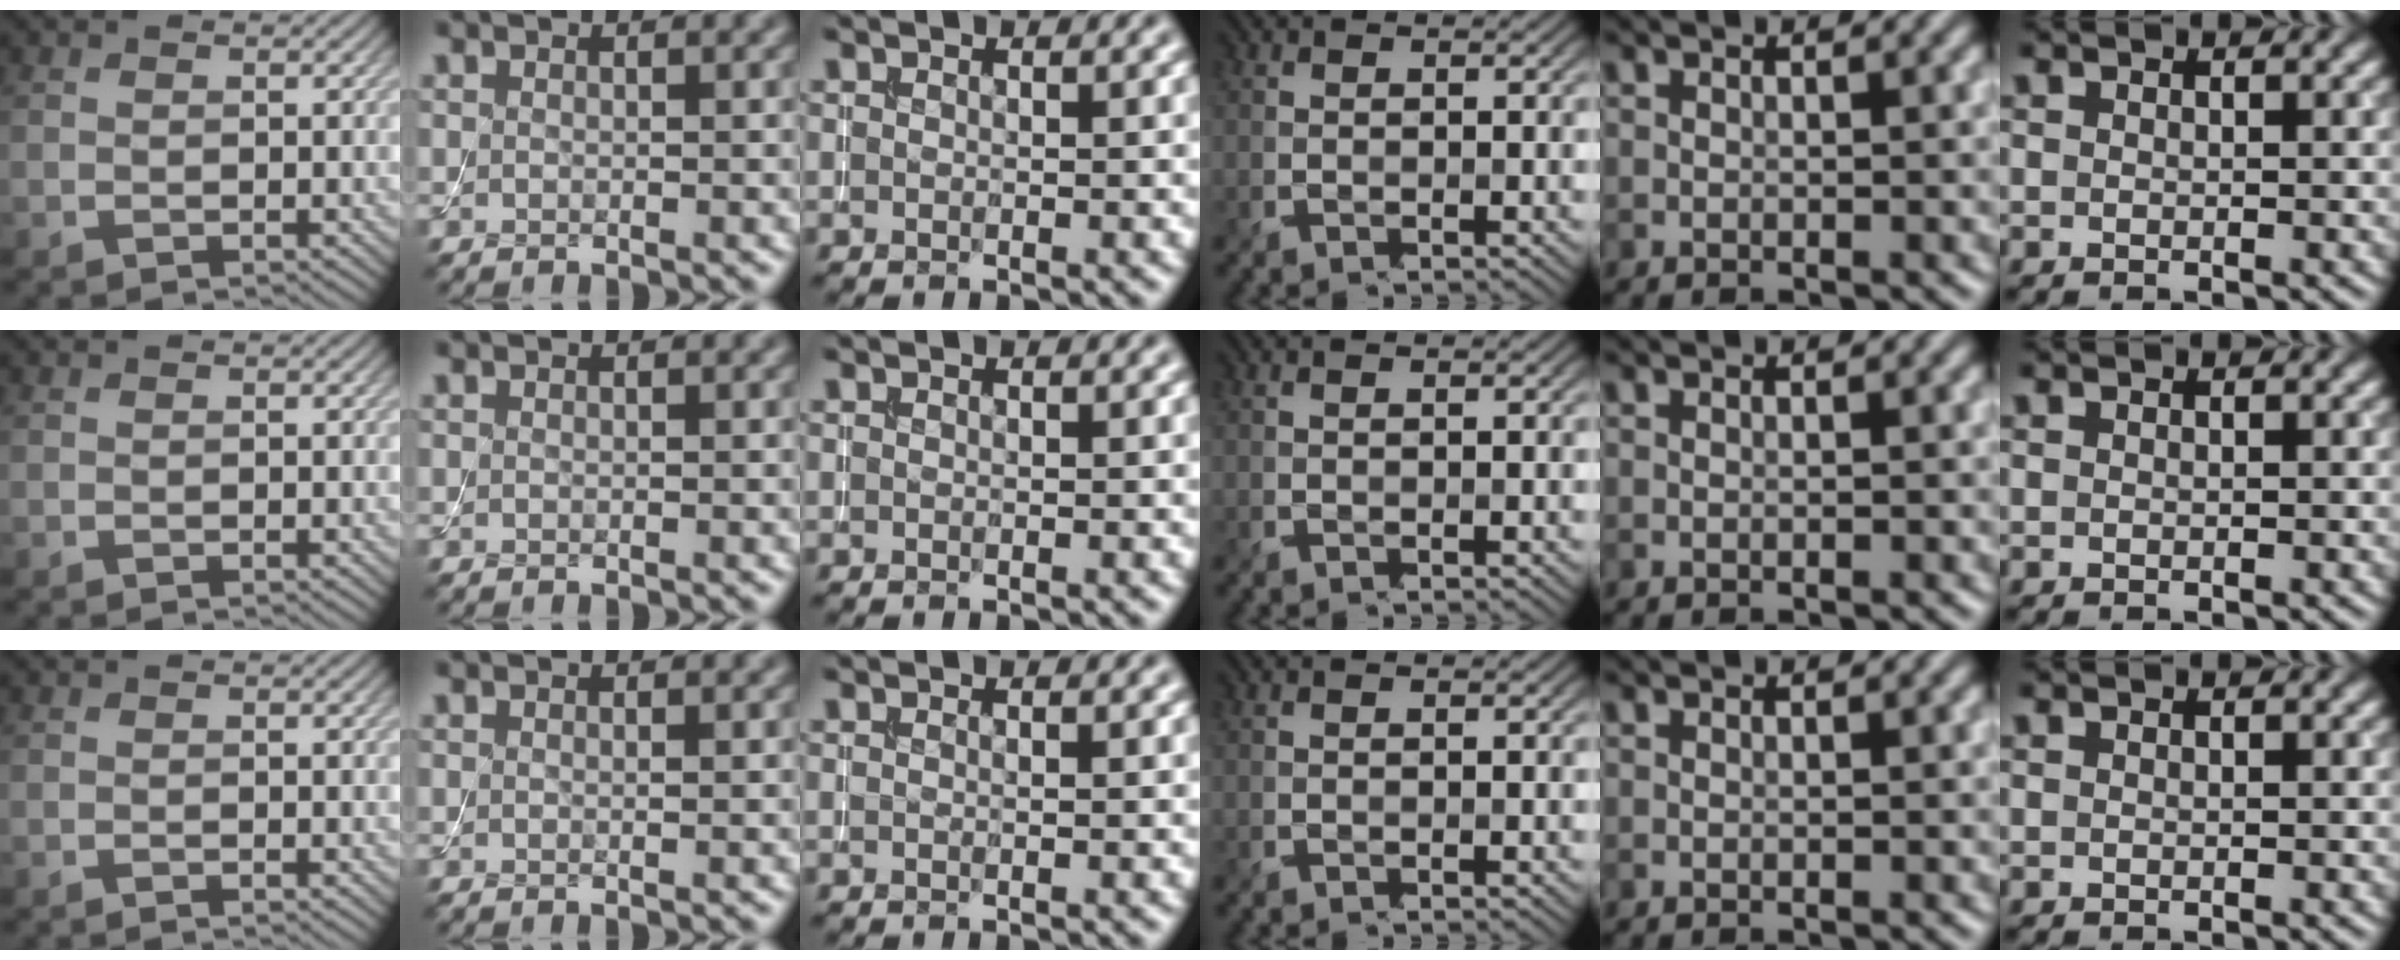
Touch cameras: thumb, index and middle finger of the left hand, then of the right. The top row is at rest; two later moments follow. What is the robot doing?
{"motion": "assemble", "object": "toy tower of hanoi"}